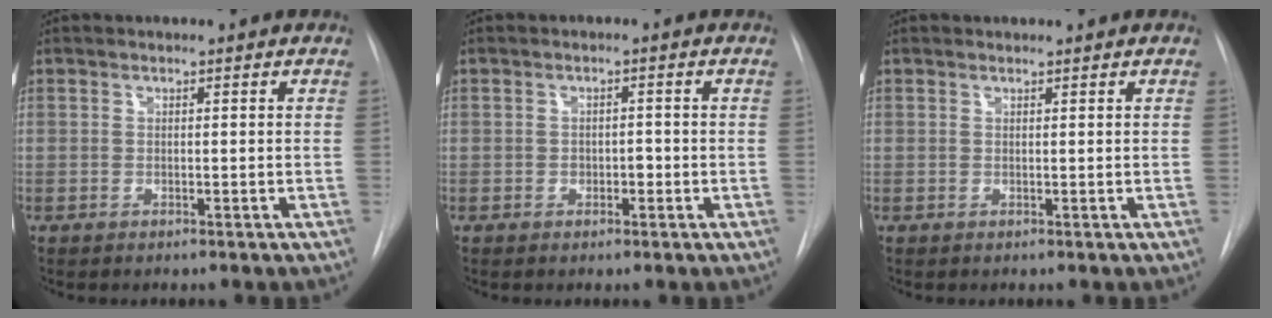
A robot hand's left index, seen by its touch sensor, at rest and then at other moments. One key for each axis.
{"total": 1.8, "fx": -1.2, "fy": 0.9, "fz": 0.8, "tx": -0.008, "ty": -0.002, "tz": -0.017}
{"total": 0.0}